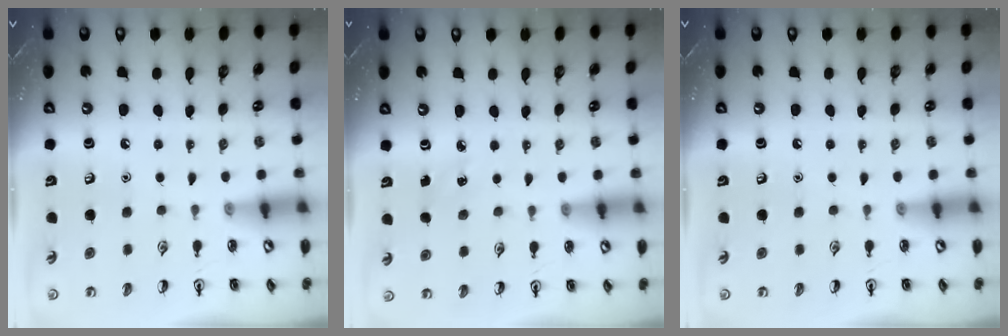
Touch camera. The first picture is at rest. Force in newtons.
{"total": 2.8, "press": 2.6, "slide": 1.0}
{"total": 0.0}